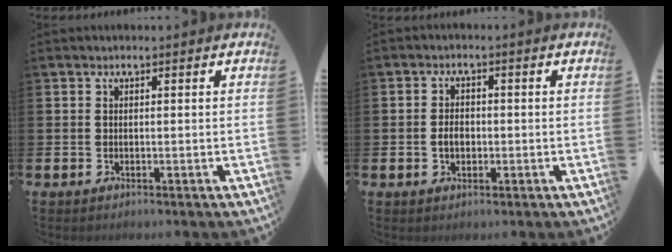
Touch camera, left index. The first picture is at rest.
{"total": 2.5, "force": [-0.4, 1.7, 1.7], "torque": [-0.021, 0.000, -0.013]}